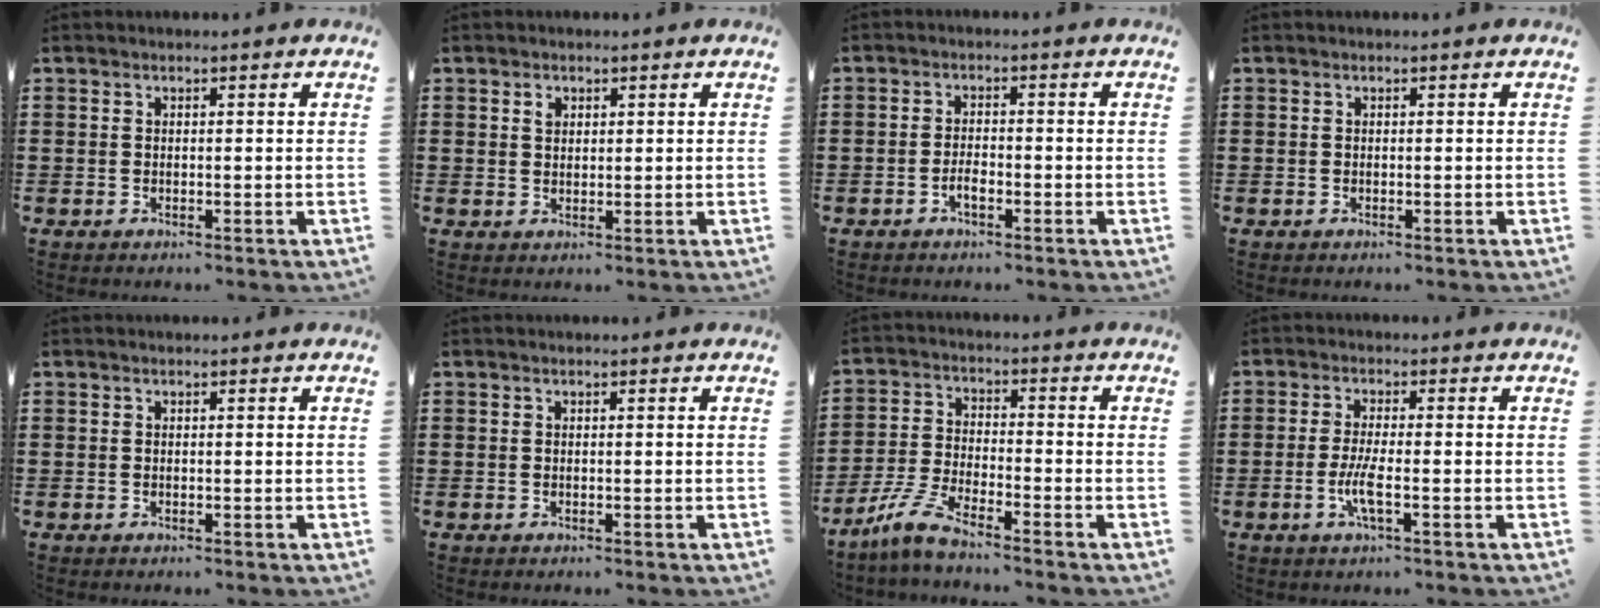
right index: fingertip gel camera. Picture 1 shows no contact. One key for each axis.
{"total": 1.4, "fx": 0.8, "fy": 0.9, "fz": 0.6, "tx": -0.015, "ty": 0.003, "tz": 0.015}
{"total": 2.2, "fx": -1.1, "fy": 0.7, "fz": 1.7, "tx": -0.032, "ty": 0.002, "tz": -0.021}
{"total": 0.0}
{"total": 0.0}
{"total": 0.0}
{"total": 6.2, "fx": -5.2, "fy": 0.2, "fz": 3.4, "tx": -0.097, "ty": -0.017, "tz": -0.108}
{"total": 4.3, "fx": -1.5, "fy": 0.6, "fz": 4.0, "tx": -0.089, "ty": -0.008, "tz": -0.034}